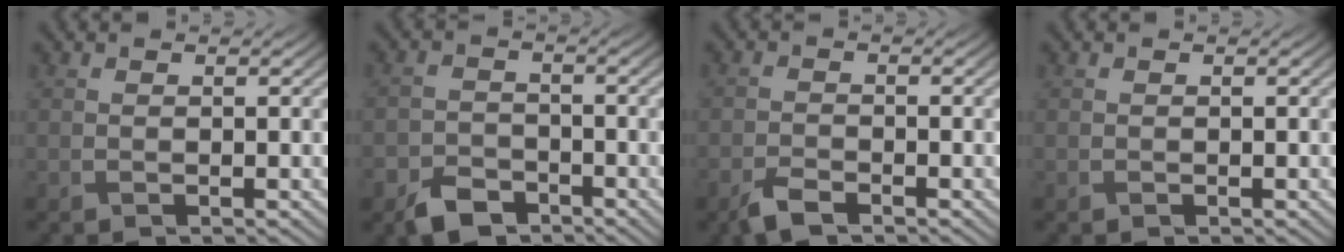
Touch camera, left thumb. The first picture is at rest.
{"total": 4.8, "force": [-3.6, 2.7, 1.8], "torque": [-0.040, -0.006, -0.073]}
{"total": 3.1, "force": [-2.3, 1.2, 1.7], "torque": [-0.040, -0.004, -0.052]}
{"total": 0.0}